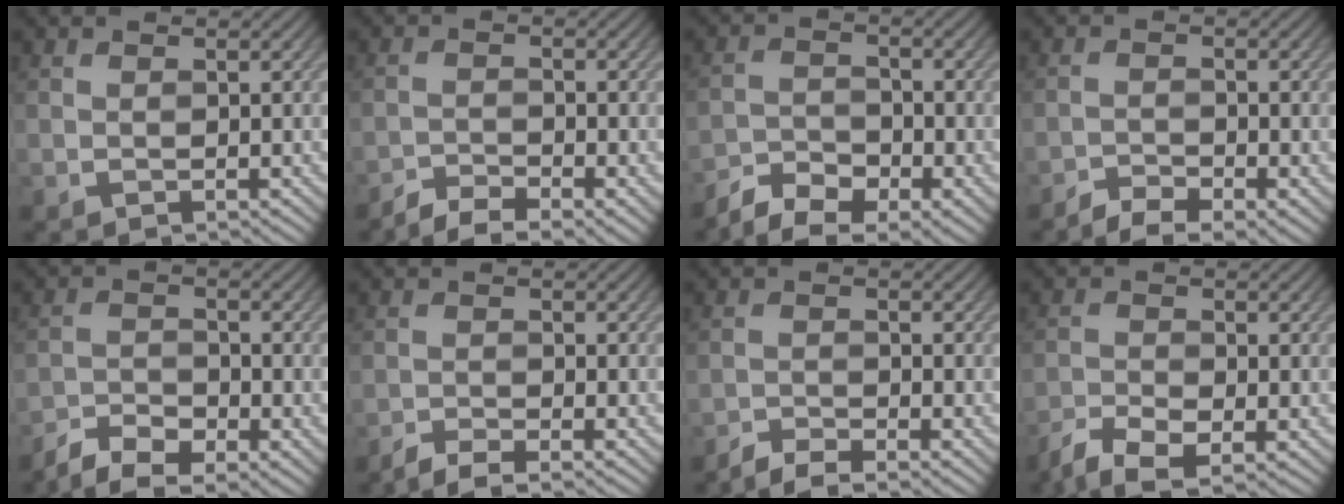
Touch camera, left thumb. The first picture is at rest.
{"total": 4.1, "force": [-3.4, 0.8, 2.1], "torque": [-0.041, -0.004, -0.064]}
{"total": 6.4, "force": [-4.9, 2.8, 3.1], "torque": [-0.055, -0.010, -0.095]}
{"total": 4.0, "force": [-3.1, 1.1, 2.2], "torque": [-0.041, -0.004, -0.055]}
{"total": 5.7, "force": [-4.4, 2.2, 2.9], "torque": [-0.054, -0.007, -0.083]}
{"total": 2.9, "force": [-2.5, 0.4, 1.6], "torque": [-0.024, 0.001, -0.055]}
{"total": 3.3, "force": [-2.9, 0.4, 1.5], "torque": [-0.025, 0.000, -0.060]}
{"total": 4.9, "force": [-3.6, 1.5, 3.0], "torque": [-0.060, -0.010, -0.070]}